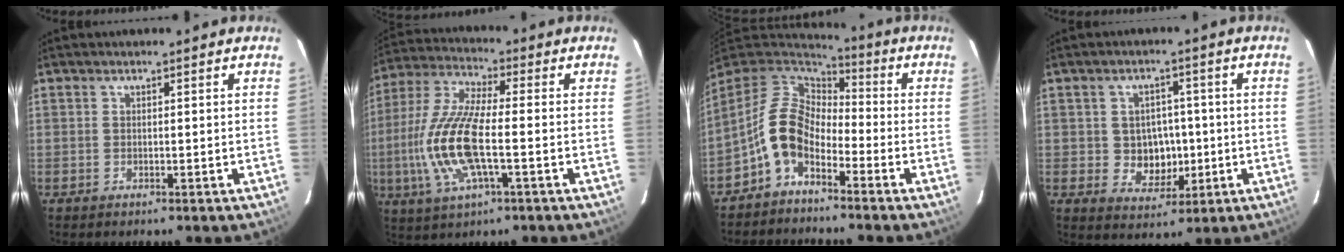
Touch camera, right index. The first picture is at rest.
{"total": 15.0, "force": [-3.0, 4.0, 14.1], "torque": [-0.306, -0.005, -0.063]}
{"total": 10.2, "force": [-4.9, 6.0, 6.7], "torque": [-0.136, 0.015, -0.108]}
{"total": 6.7, "force": [-0.5, 6.1, 2.8], "torque": [-0.055, 0.008, 0.009]}